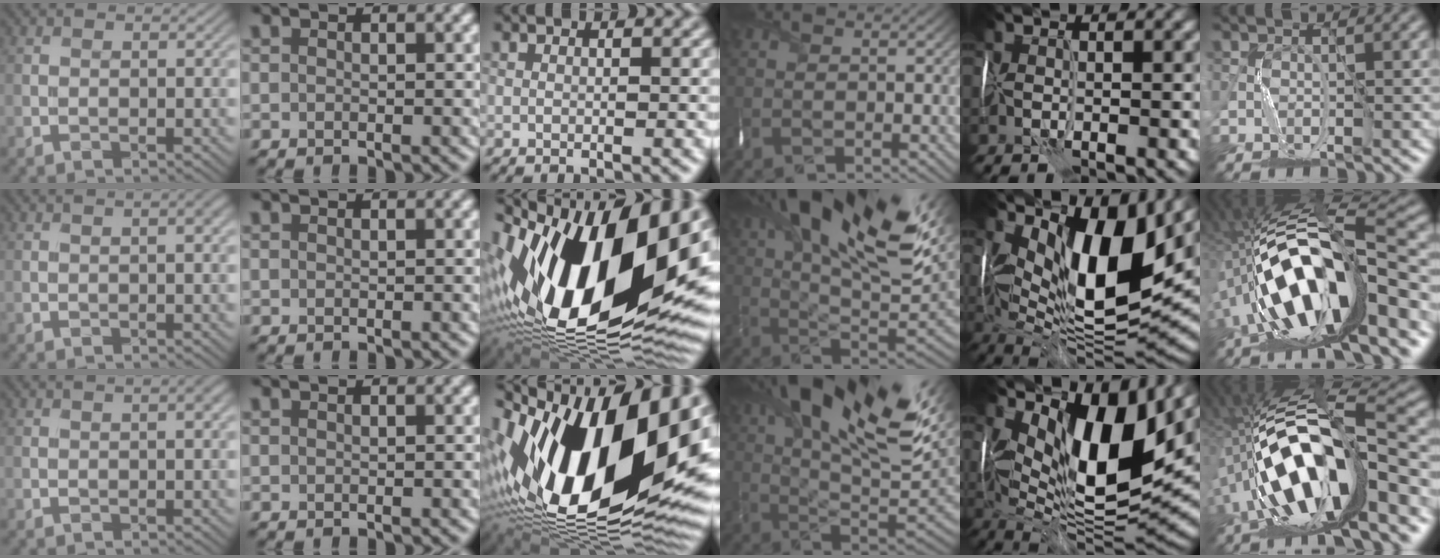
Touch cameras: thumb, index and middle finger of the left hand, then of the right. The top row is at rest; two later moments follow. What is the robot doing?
{"motion": "wrap", "object": "thread"}